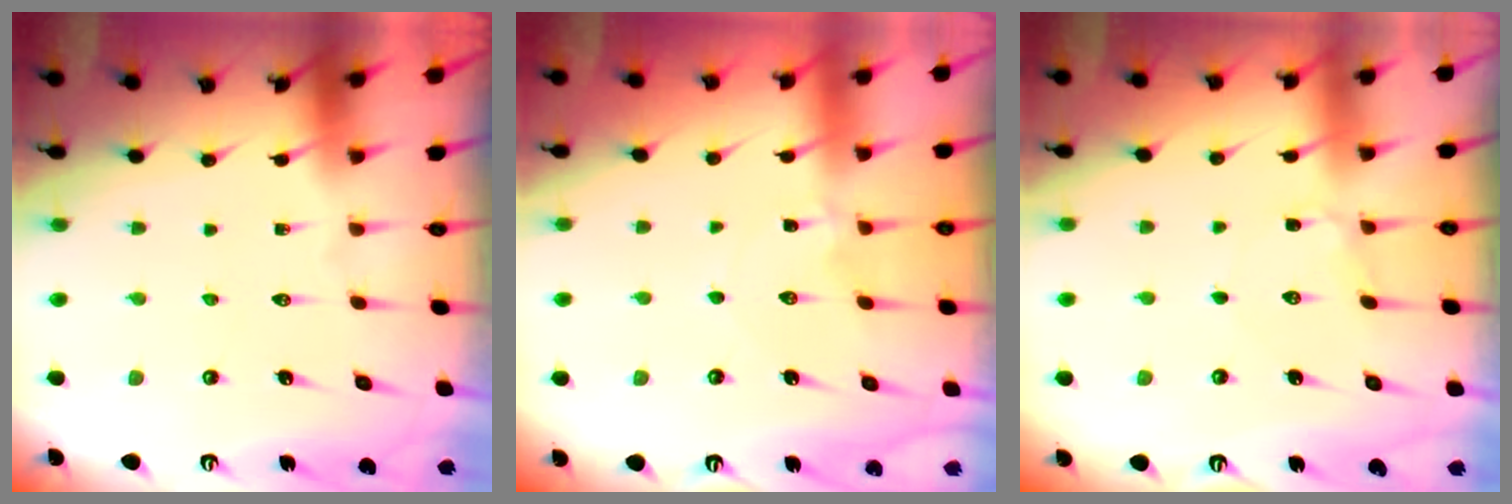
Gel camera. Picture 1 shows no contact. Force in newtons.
{"total": 0.8, "press": 0.7, "slide": 0.3}
{"total": 3.1, "press": 3.1, "slide": 0.4}